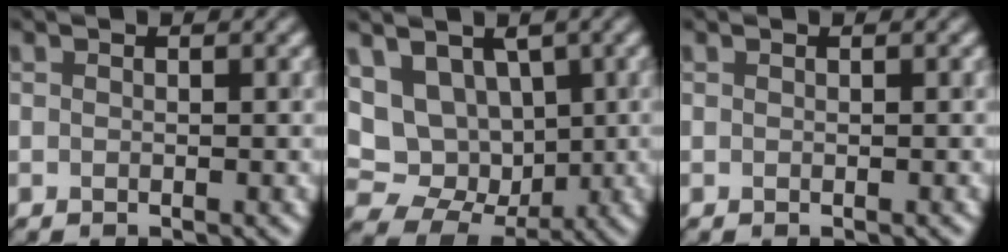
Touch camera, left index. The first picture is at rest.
{"total": 8.5, "force": [1.9, 6.7, 4.9], "torque": [-0.091, 0.005, 0.035]}
{"total": 0.0}